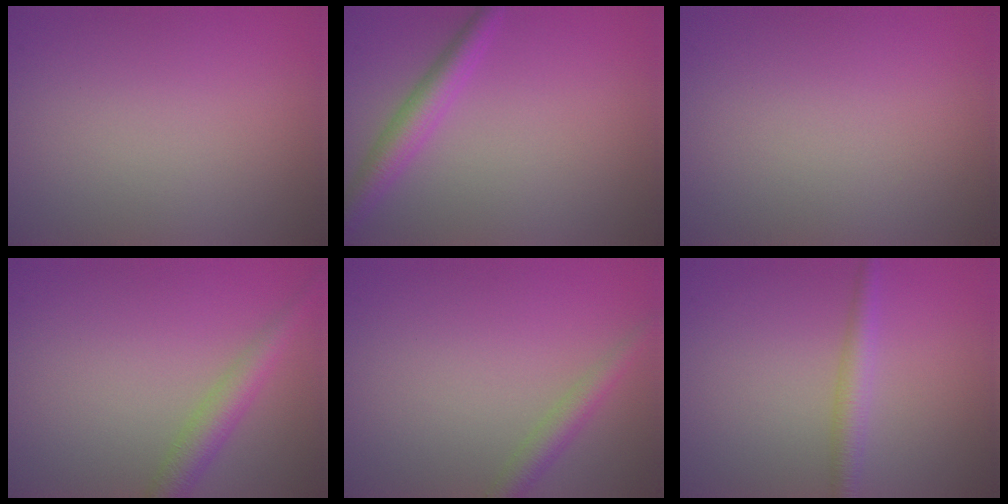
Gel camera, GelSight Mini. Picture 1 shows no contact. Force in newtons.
{"total": 3.2, "press": 3.2, "slide": 0.1}
{"total": 0.0}
{"total": 3.1, "press": 3.1, "slide": 0.0}
{"total": 2.2, "press": 2.2, "slide": 0.1}
{"total": 2.4, "press": 2.4, "slide": 0.1}